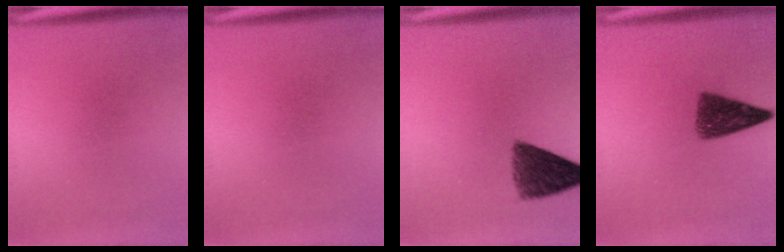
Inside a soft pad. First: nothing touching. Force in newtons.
{"total": 0.0}
{"total": 7.8}
{"total": 6.8}